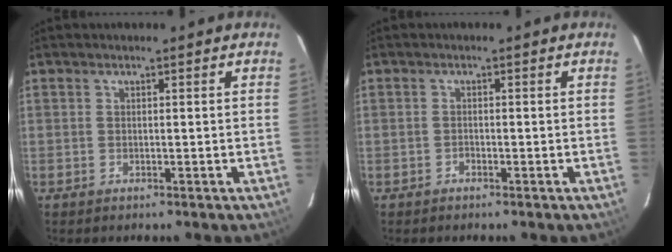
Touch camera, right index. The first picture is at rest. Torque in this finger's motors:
{"motor_torque": [0.09, 0.04, -0.04, -0.03]}